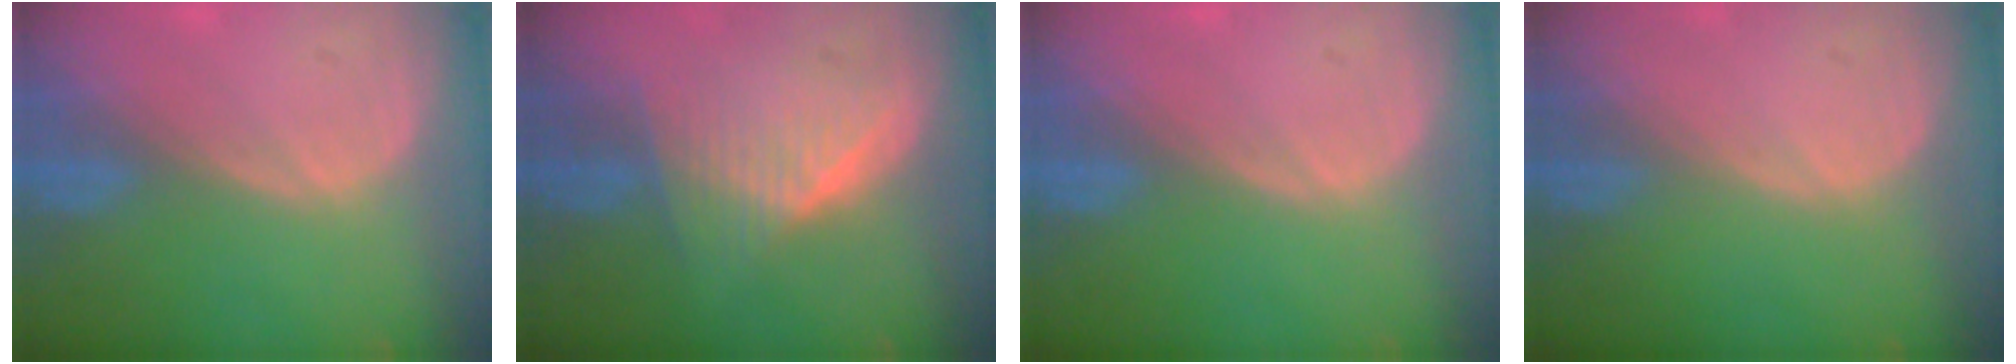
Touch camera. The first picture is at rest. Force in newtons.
{"total": 6.3, "press": 6.1, "slide": 1.6}
{"total": 0.0}
{"total": 0.0}